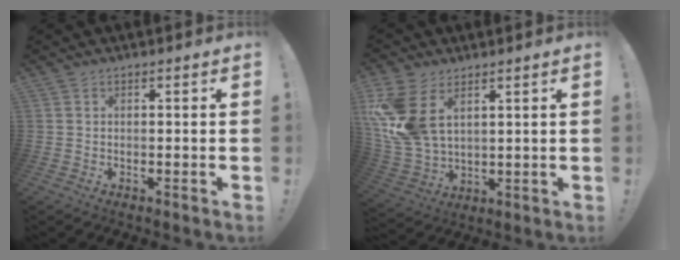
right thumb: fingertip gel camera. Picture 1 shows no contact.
{"total": 15.2, "force": [5.5, 9.6, 10.4], "torque": [-0.213, -0.035, 0.104]}